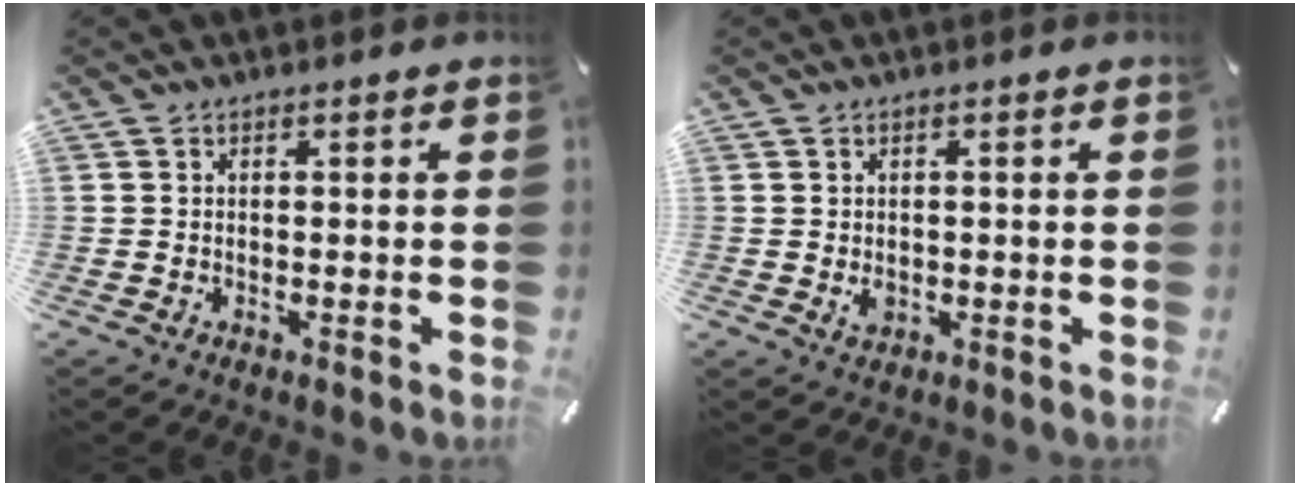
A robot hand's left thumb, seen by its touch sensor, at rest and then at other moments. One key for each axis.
{"total": 1.9, "fx": -0.1, "fy": 1.5, "fz": 1.2, "tx": -0.024, "ty": 0.003, "tz": -0.003}